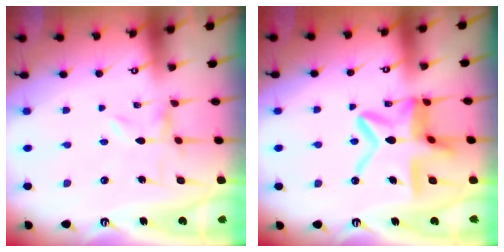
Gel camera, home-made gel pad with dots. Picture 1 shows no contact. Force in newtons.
{"total": 17.0, "press": 17.0, "slide": 1.6}